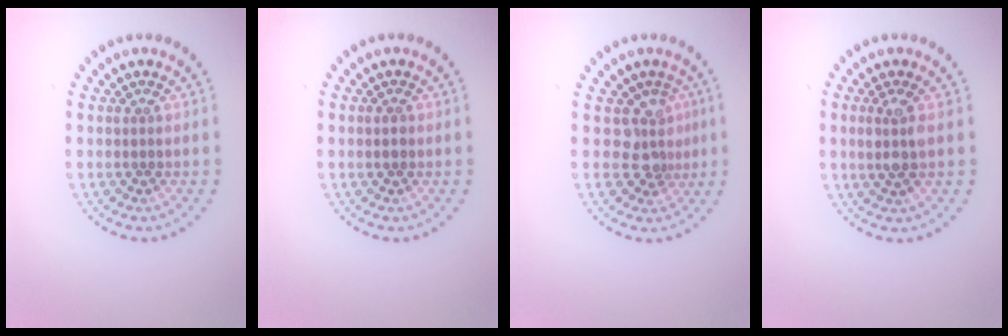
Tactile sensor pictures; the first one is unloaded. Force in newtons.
{"total": 1.1, "press": 1.1, "slide": 0.1}
{"total": 2.6, "press": 1.8, "slide": 1.8}
{"total": 2.4, "press": 2.2, "slide": 1.1}